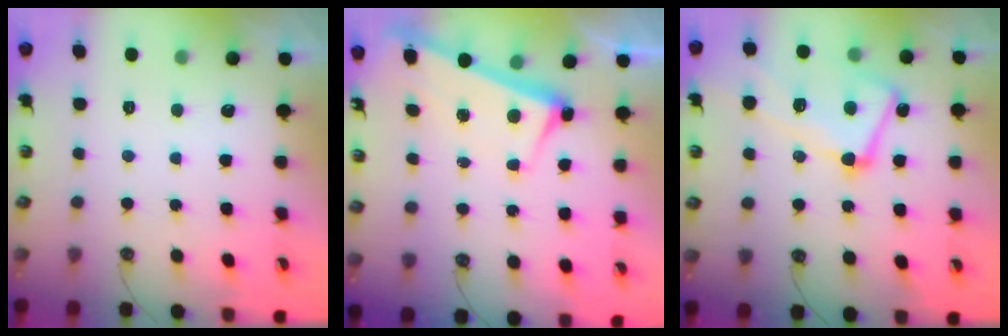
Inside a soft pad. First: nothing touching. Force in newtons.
{"total": 3.2, "press": 3.2, "slide": 0.7}
{"total": 10.7, "press": 10.6, "slide": 1.9}